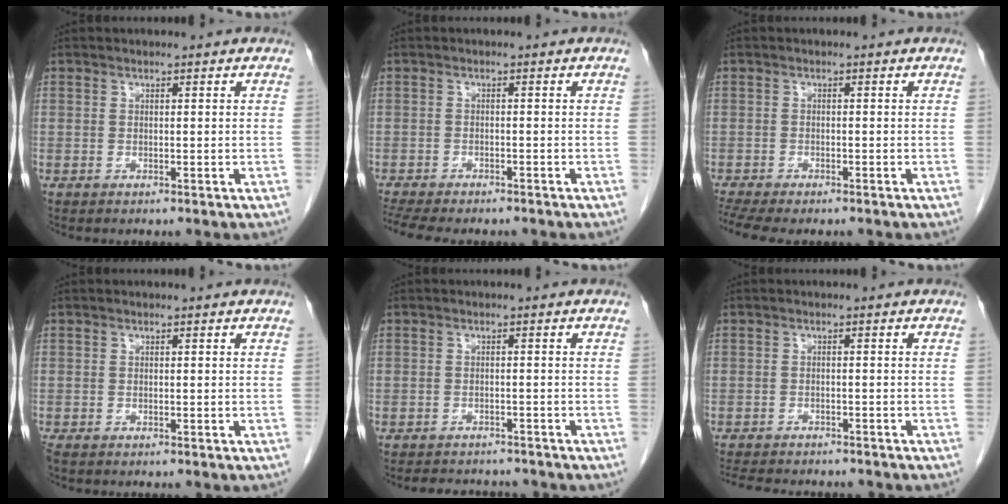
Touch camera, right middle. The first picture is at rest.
{"total": 10.6, "force": [-8.9, 2.9, 4.8], "torque": [-0.086, -0.003, -0.125]}
{"total": 6.9, "force": [-5.7, 1.7, 3.5], "torque": [-0.062, -0.003, -0.089]}
{"total": 1.0, "force": [-0.8, 0.4, 0.5], "torque": [-0.011, -0.003, -0.013]}
{"total": 6.0, "force": [-5.6, 1.8, 1.4], "torque": [-0.020, -0.002, -0.070]}
{"total": 11.0, "force": [-9.6, 3.0, 4.3], "torque": [-0.077, -0.007, -0.126]}